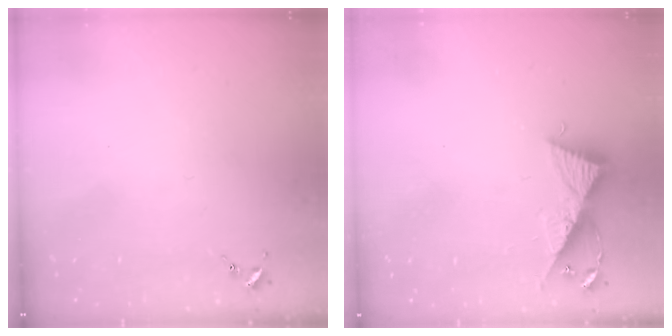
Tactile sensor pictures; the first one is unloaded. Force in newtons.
{"total": 9.8, "press": 9.8, "slide": 0.2}